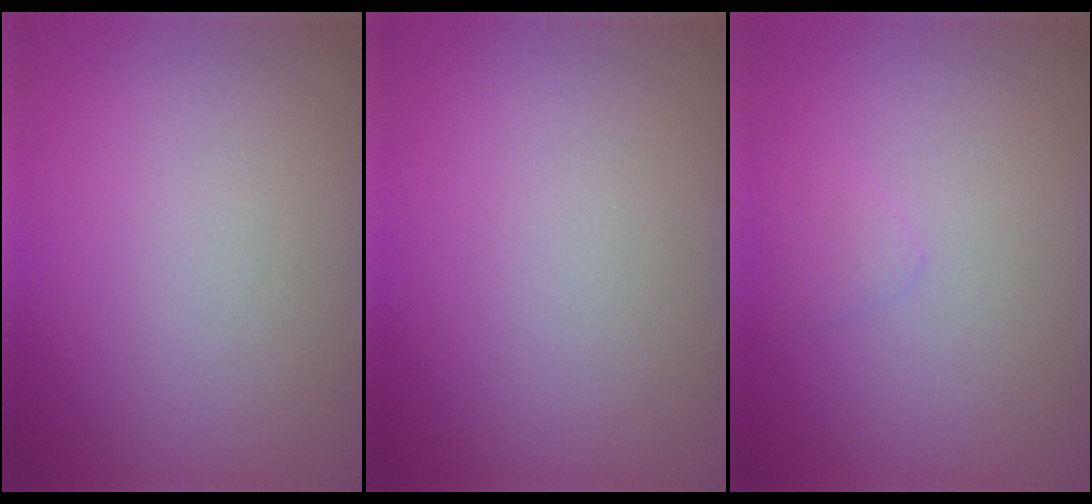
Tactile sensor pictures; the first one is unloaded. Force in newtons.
{"total": 0.0}
{"total": 0.8, "press": 0.8, "slide": 0.0}